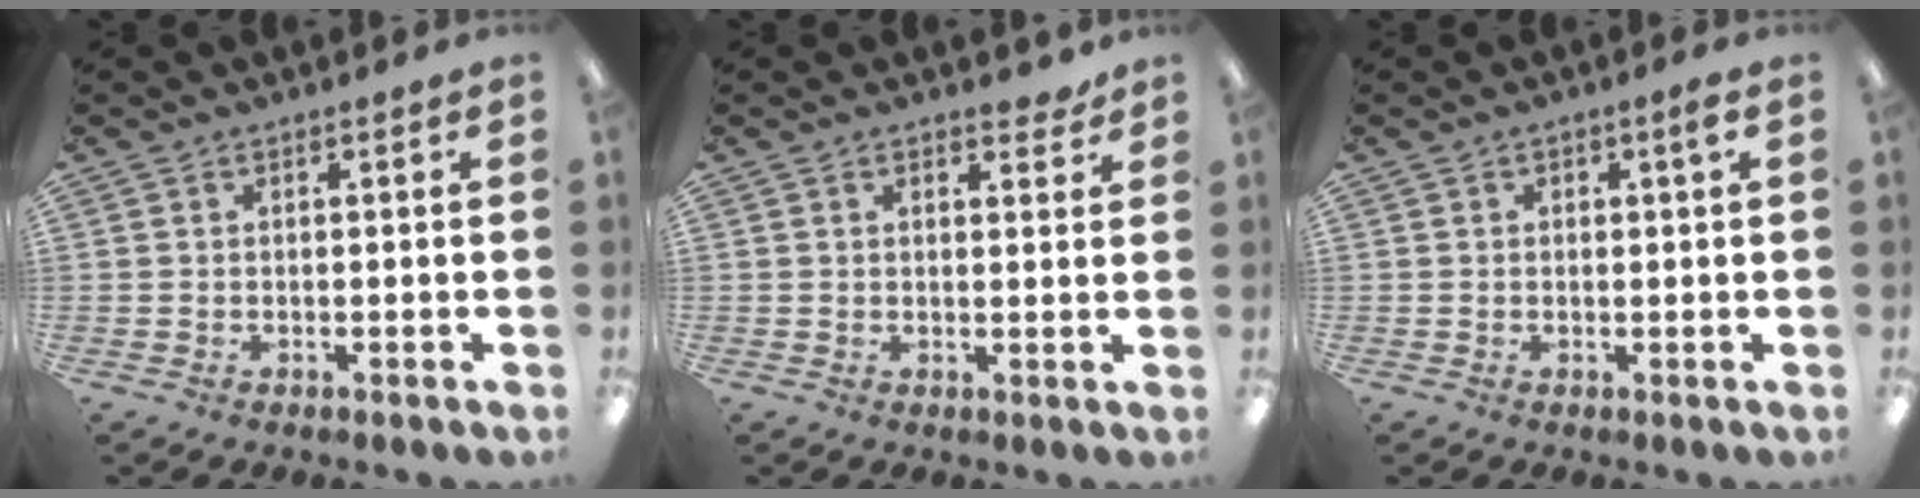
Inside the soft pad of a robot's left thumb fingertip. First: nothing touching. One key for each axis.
{"total": 2.4, "fx": 1.9, "fy": 1.0, "fz": 1.1, "tx": -0.008, "ty": -0.006, "tz": 0.032}
{"total": 1.4, "fx": 0.7, "fy": 0.5, "fz": 1.1, "tx": -0.020, "ty": 0.004, "tz": 0.011}